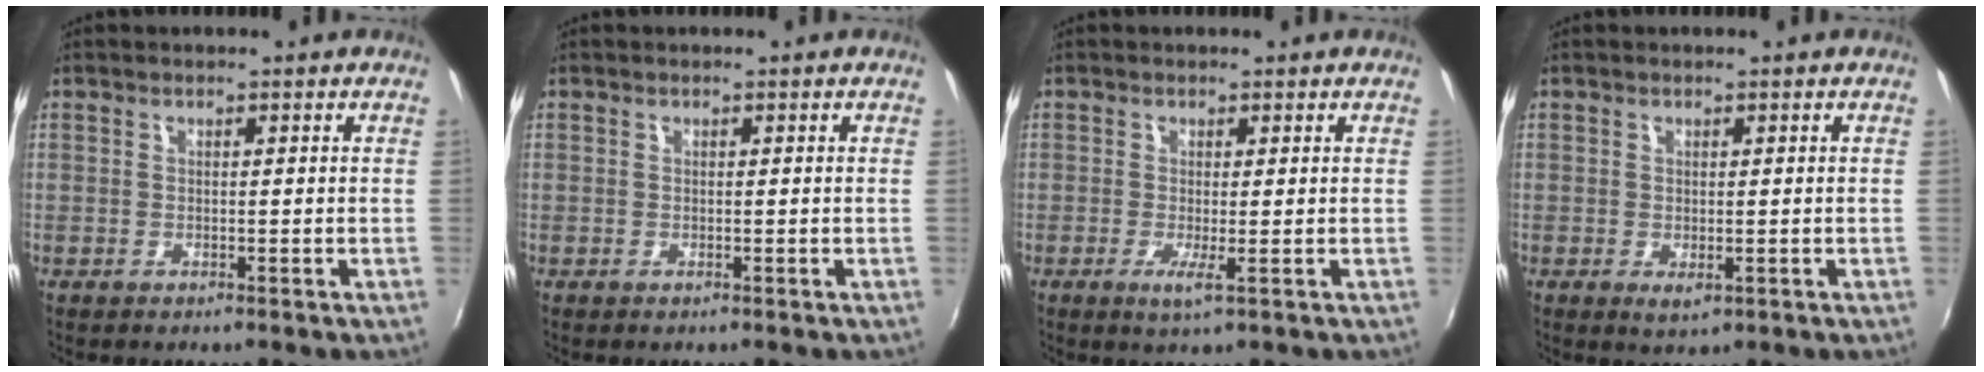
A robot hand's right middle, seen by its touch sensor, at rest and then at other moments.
{"total": 0.0}
{"total": 2.2, "force": [-0.5, -0.2, 2.1], "torque": [-0.045, -0.009, -0.012]}
{"total": 1.7, "force": [-0.2, 1.0, 1.4], "torque": [-0.022, -0.007, -0.002]}